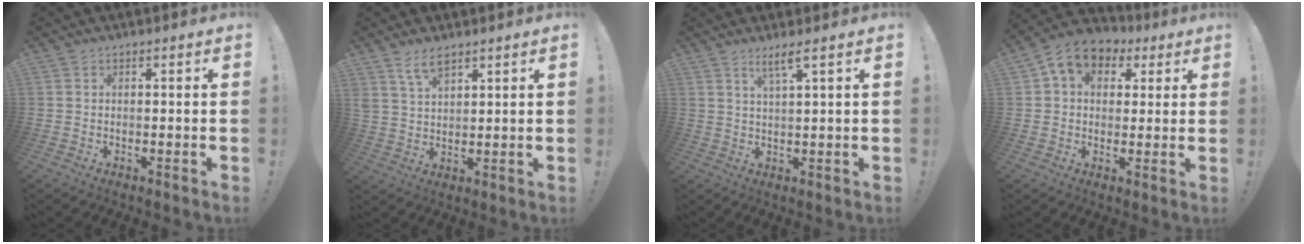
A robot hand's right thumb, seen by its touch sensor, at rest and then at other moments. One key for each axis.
{"total": 6.1, "fx": 4.3, "fy": 2.8, "fz": 3.3, "tx": -0.066, "ty": -0.014, "tz": 0.081}
{"total": 4.1, "fx": 2.7, "fy": -0.1, "fz": 3.1, "tx": -0.052, "ty": -0.012, "tz": 0.042}
{"total": 9.6, "fx": 4.0, "fy": 7.2, "fz": 5.0, "tx": -0.076, "ty": -0.011, "tz": 0.079}